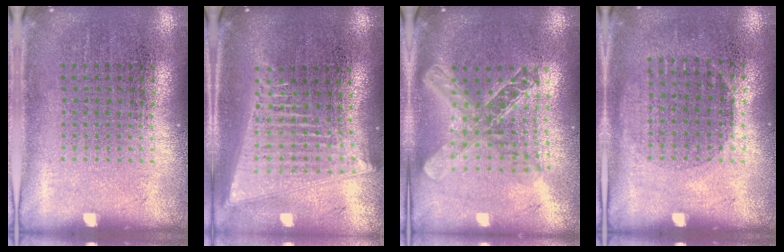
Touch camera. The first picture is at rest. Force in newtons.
{"total": 2.1, "press": 1.8, "slide": 1.0}
{"total": 2.1, "press": 1.7, "slide": 1.1}
{"total": 1.0, "press": 0.8, "slide": 0.5}